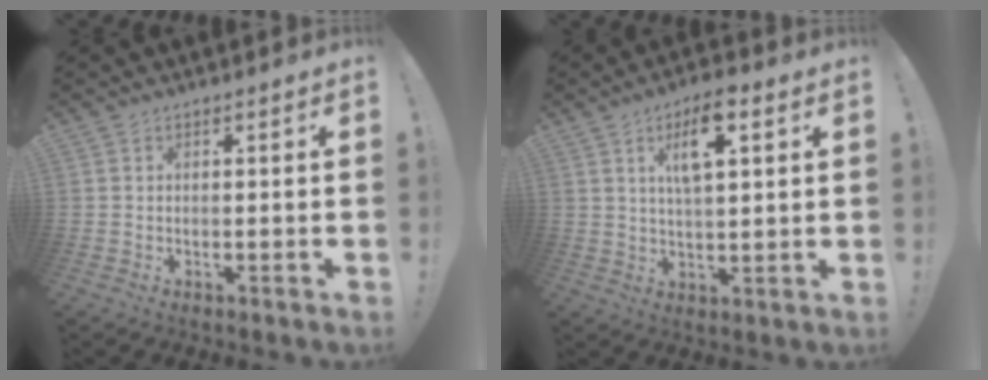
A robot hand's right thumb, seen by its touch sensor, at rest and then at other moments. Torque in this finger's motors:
{"motor_torque": [0.14, 0.27, 0.82, 0.27, 0.05]}